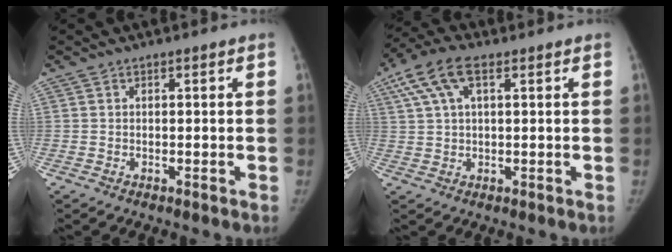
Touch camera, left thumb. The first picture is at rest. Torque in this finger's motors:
{"motor_torque": [2.73, 2.28, 1.21, -0.12, 0.13]}